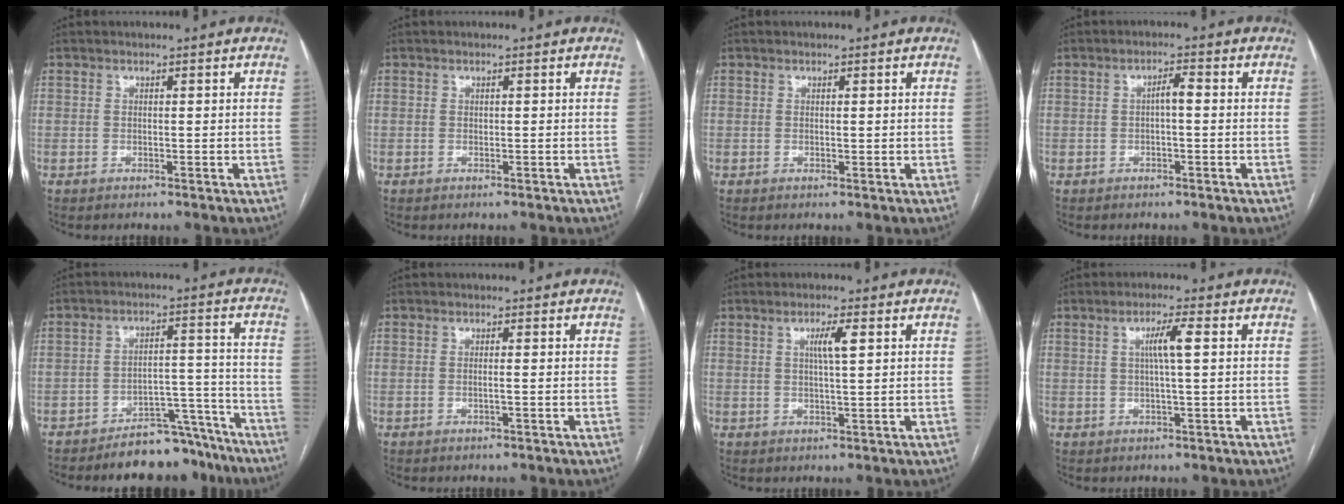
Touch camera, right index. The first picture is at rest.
{"total": 0.0}
{"total": 0.5, "force": [0.1, 0.3, 0.5], "torque": [-0.007, -0.002, 0.002]}
{"total": 2.1, "force": [-0.1, 0.5, 2.1], "torque": [-0.035, 0.005, -0.002]}
{"total": 10.6, "force": [-9.6, 3.8, 2.7], "torque": [-0.005, 0.046, -0.144]}
{"total": 0.8, "force": [-0.3, -0.1, 0.7], "torque": [-0.015, 0.001, -0.003]}
{"total": 3.3, "force": [1.1, 0.1, 3.2], "torque": [-0.056, 0.000, 0.017]}
{"total": 3.9, "force": [0.8, -0.2, 3.8], "torque": [-0.071, 0.003, 0.013]}